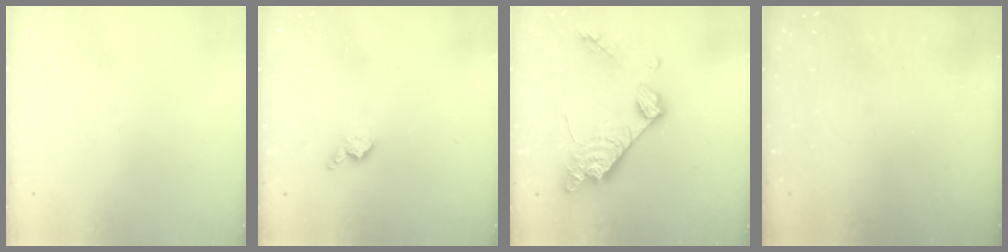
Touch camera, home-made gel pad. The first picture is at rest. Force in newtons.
{"total": 5.7, "press": 5.7, "slide": 0.7}
{"total": 14.9, "press": 14.8, "slide": 1.1}
{"total": 0.0}